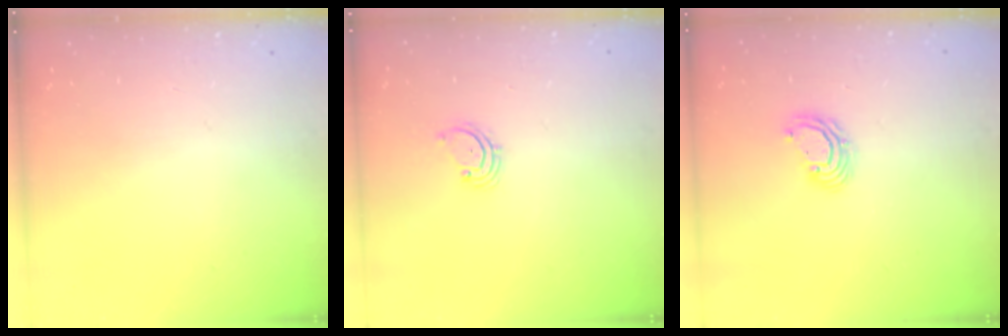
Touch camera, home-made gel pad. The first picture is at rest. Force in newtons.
{"total": 2.1, "press": 2.1, "slide": 0.3}
{"total": 5.7, "press": 5.7, "slide": 0.2}